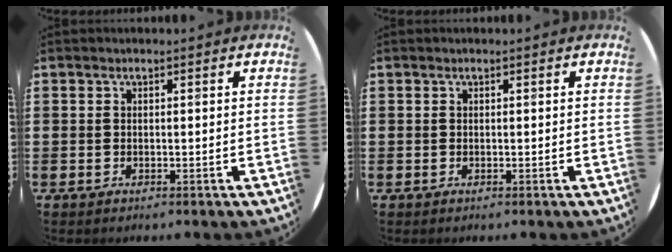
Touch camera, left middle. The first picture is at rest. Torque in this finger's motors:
{"motor_torque": [0.07, -0.04, -0.03, 0.01]}